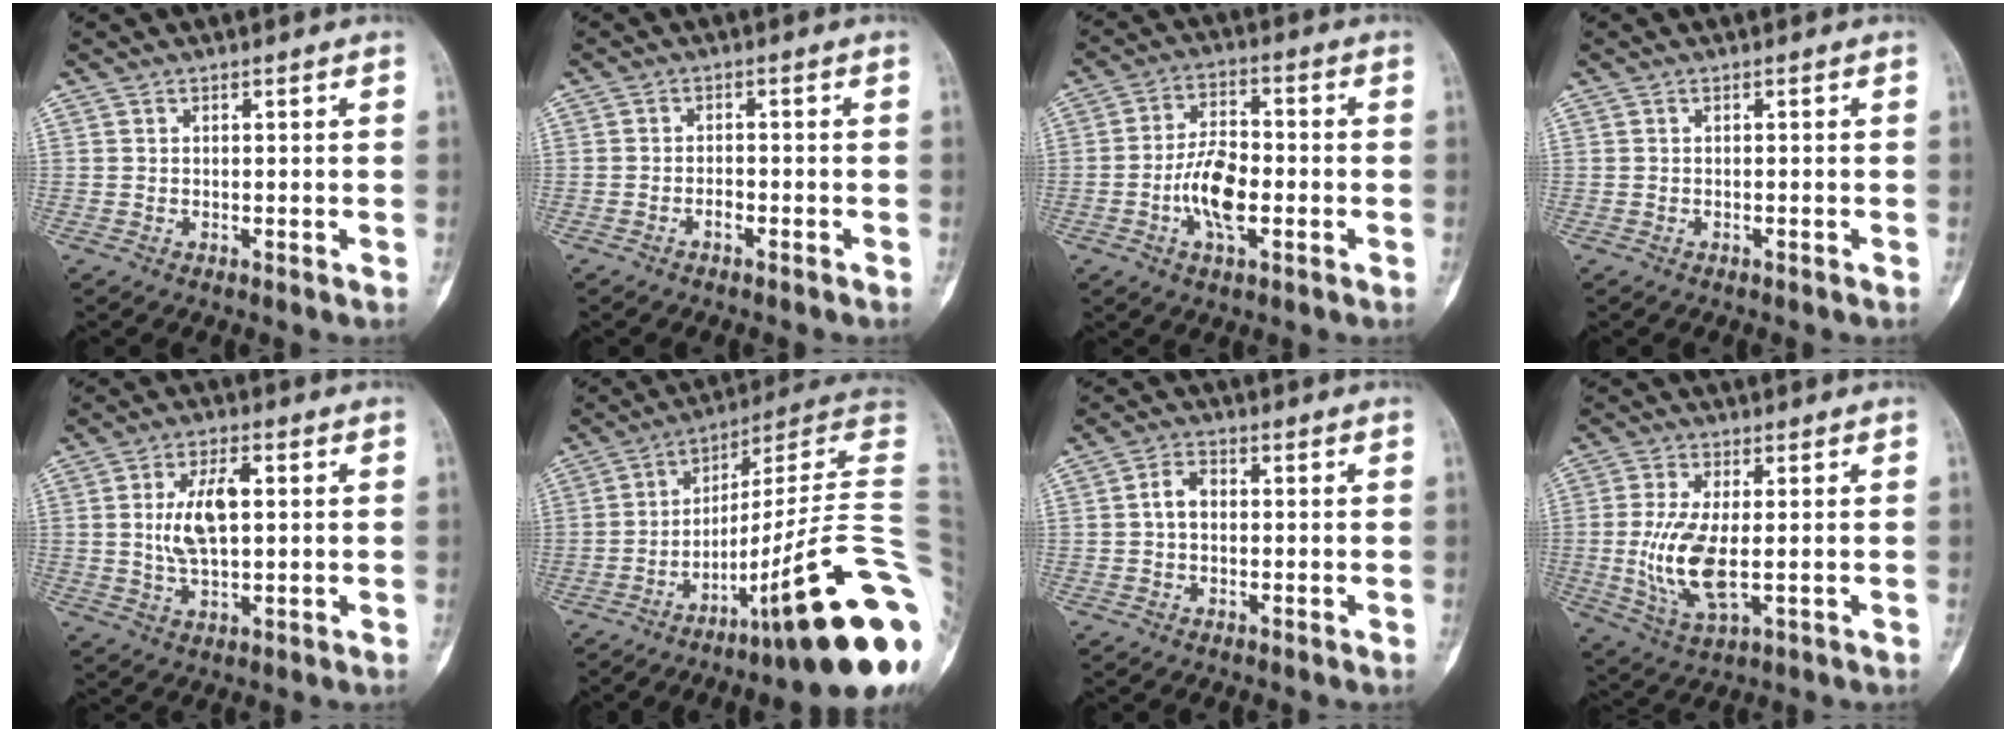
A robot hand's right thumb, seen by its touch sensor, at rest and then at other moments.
{"total": 1.5, "force": [-1.0, 0.6, 1.0], "torque": [-0.020, 0.009, -0.019]}
{"total": 9.3, "force": [-2.4, 4.5, 7.8], "torque": [-0.139, 0.017, -0.047]}
{"total": 0.5, "force": [-0.3, 0.1, 0.4], "torque": [-0.011, 0.004, -0.003]}
{"total": 8.8, "force": [1.2, 4.1, 7.7], "torque": [-0.139, 0.001, 0.023]}
{"total": 27.7, "force": [-8.7, 3.9, 26.0], "torque": [-0.288, 0.061, -0.128]}
{"total": 3.3, "force": [0.0, 2.2, 2.4], "torque": [-0.041, 0.014, -0.006]}
{"total": 10.5, "force": [-0.8, 4.3, 9.5], "torque": [-0.201, -0.014, -0.008]}